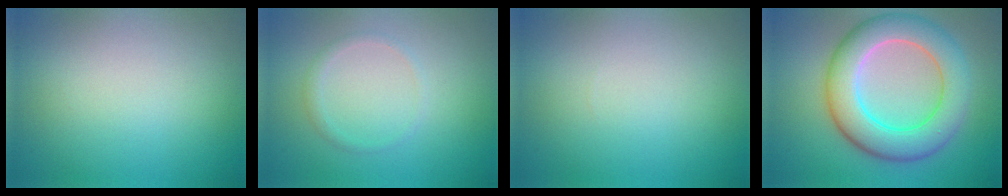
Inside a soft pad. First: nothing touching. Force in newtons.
{"total": 1.1, "press": 1.0, "slide": 0.1}
{"total": 0.0}
{"total": 8.5, "press": 8.5, "slide": 0.5}